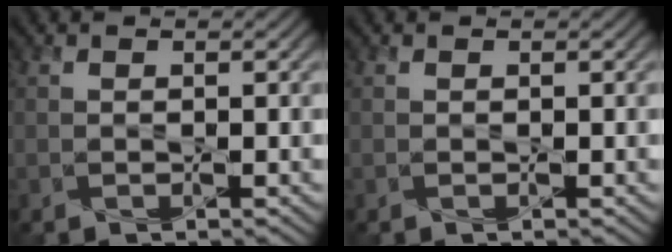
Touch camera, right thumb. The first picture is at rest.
{"total": 0.0}